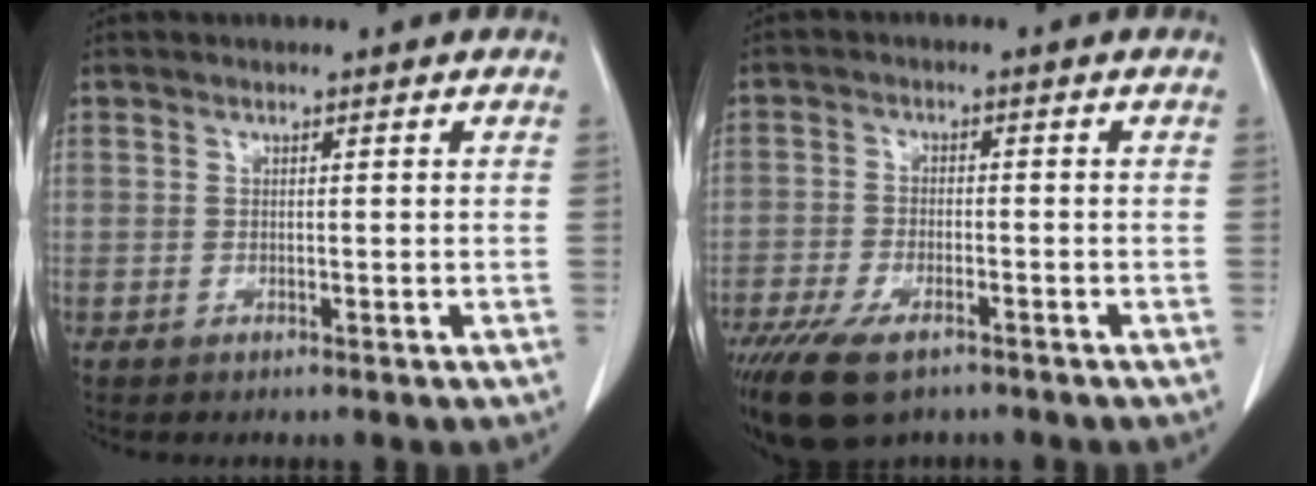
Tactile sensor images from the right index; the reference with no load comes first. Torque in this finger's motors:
{"motor_torque": [1.36, -0.78, 0.47, 0.09]}